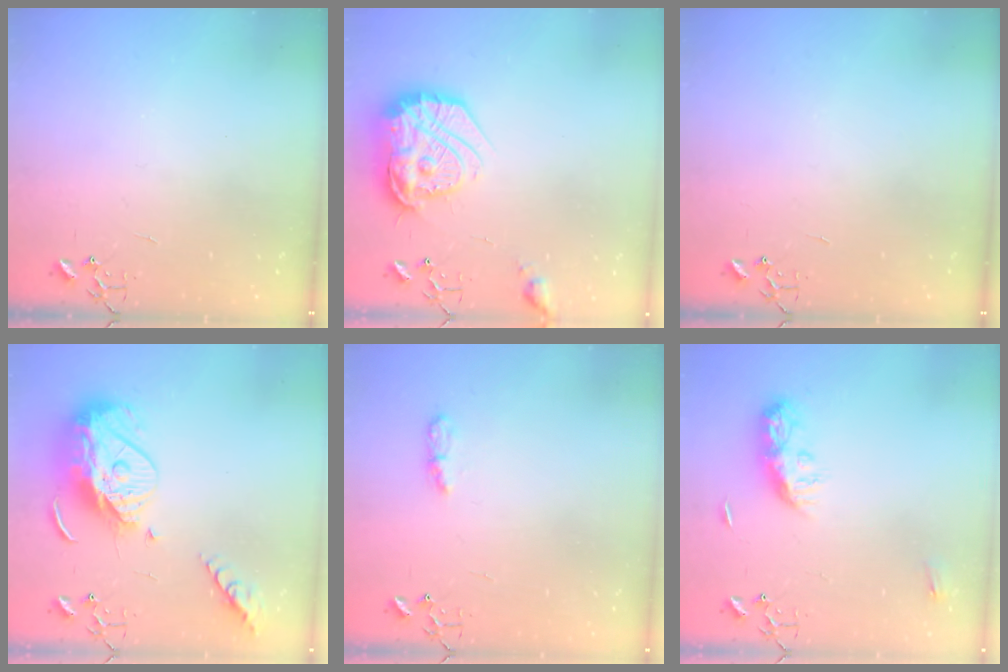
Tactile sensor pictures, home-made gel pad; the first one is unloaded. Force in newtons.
{"total": 21.6, "press": 21.5, "slide": 1.7}
{"total": 0.0}
{"total": 17.5, "press": 17.4, "slide": 1.6}
{"total": 6.1, "press": 6.1, "slide": 0.5}
{"total": 8.7, "press": 8.7, "slide": 0.4}